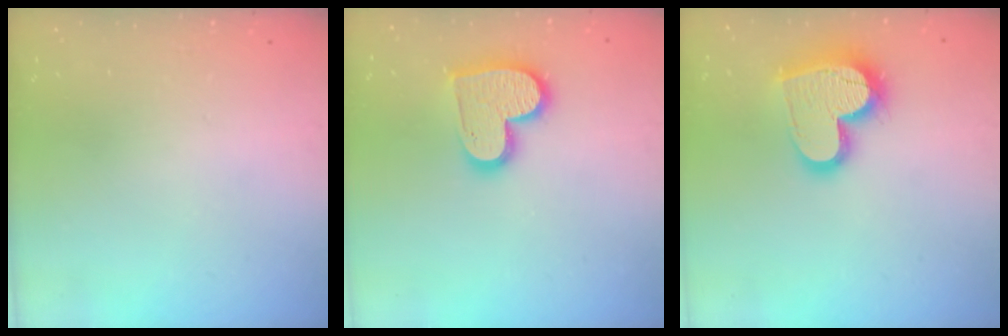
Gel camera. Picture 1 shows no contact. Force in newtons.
{"total": 13.9, "press": 13.9, "slide": 1.2}
{"total": 18.2, "press": 18.1, "slide": 1.5}